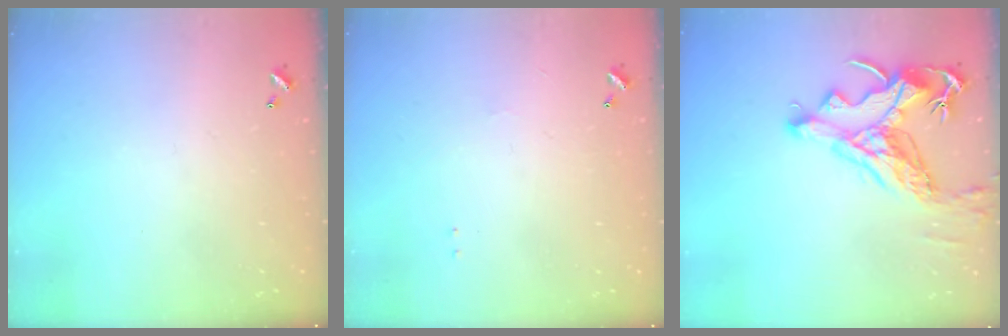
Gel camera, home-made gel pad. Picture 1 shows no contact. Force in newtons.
{"total": 0.9, "press": 0.8, "slide": 0.5}
{"total": 9.9, "press": 9.7, "slide": 1.9}